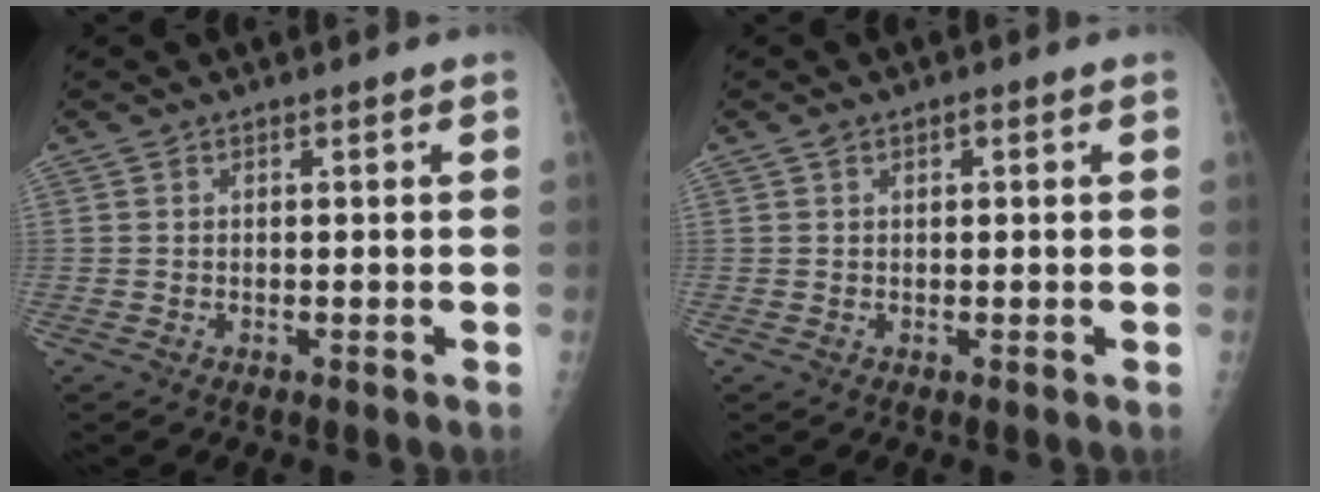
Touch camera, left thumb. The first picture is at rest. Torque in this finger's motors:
{"motor_torque": [0.25, -0.24, -0.01, -0.15, 0.02]}